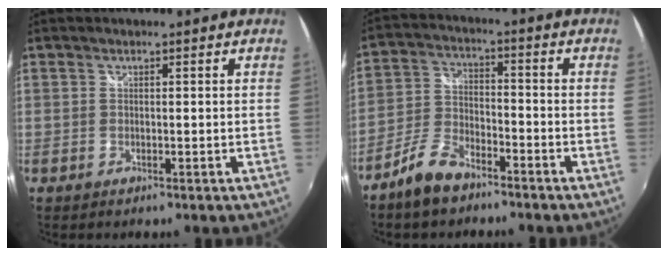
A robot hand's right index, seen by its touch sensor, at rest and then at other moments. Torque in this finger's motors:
{"motor_torque": [0.58, -0.46, 0.20, 0.03]}